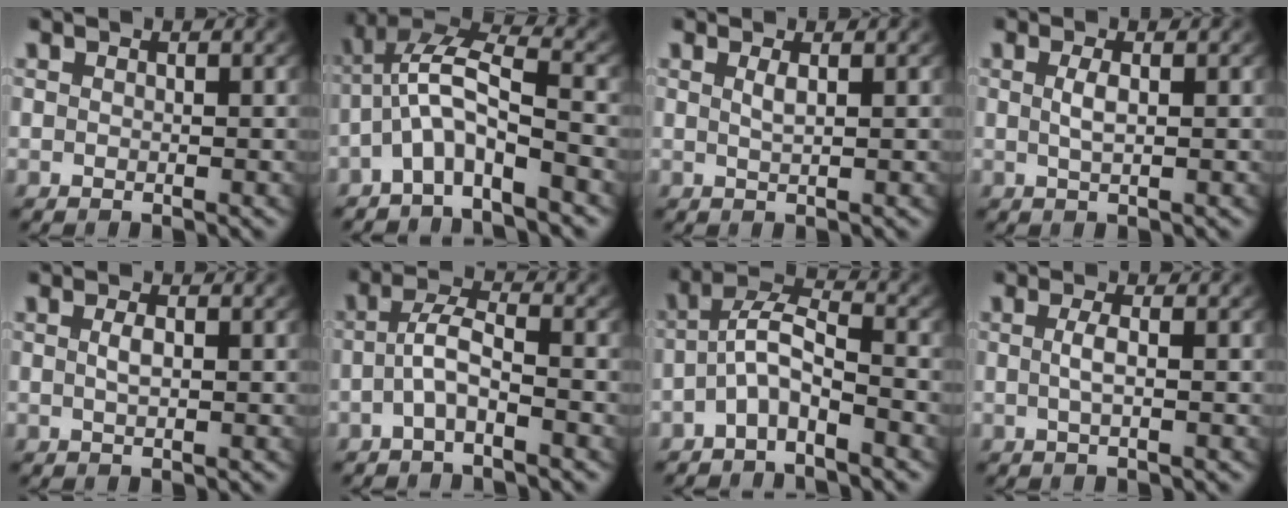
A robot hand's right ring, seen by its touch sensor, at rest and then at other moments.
{"total": 5.5, "force": [-0.6, 3.5, 4.3], "torque": [-0.092, -0.019, -0.011]}
{"total": 1.1, "force": [0.3, -0.1, 1.0], "torque": [-0.024, -0.010, 0.014]}
{"total": 1.4, "force": [0.1, 0.1, 1.4], "torque": [-0.033, -0.010, 0.009]}
{"total": 1.1, "force": [-0.1, 0.2, 1.0], "torque": [-0.025, -0.008, 0.004]}
{"total": 2.9, "force": [-1.3, 1.1, 2.4], "torque": [-0.043, 0.002, -0.028]}
{"total": 4.8, "force": [-1.3, 3.2, 3.3], "torque": [-0.064, -0.012, -0.028]}
{"total": 1.5, "force": [-0.3, -0.1, 1.5], "torque": [-0.034, -0.006, -0.001]}